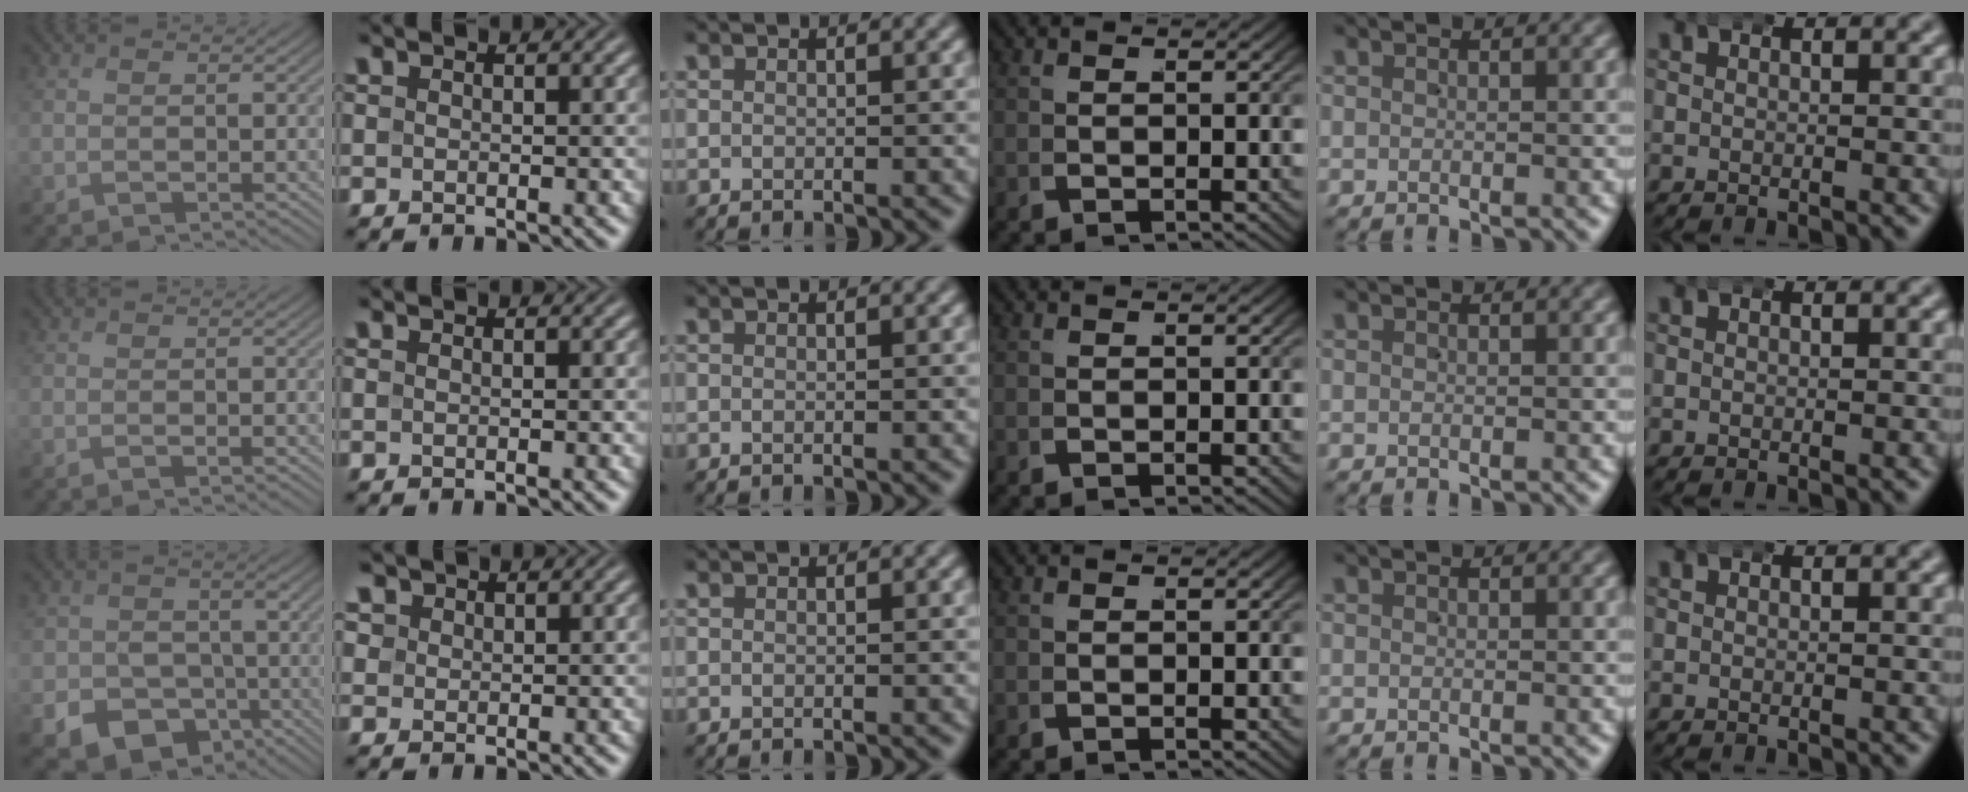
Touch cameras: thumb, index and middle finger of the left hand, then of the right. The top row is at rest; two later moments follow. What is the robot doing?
{"motion": "wrap", "object": "aluminum foil"}